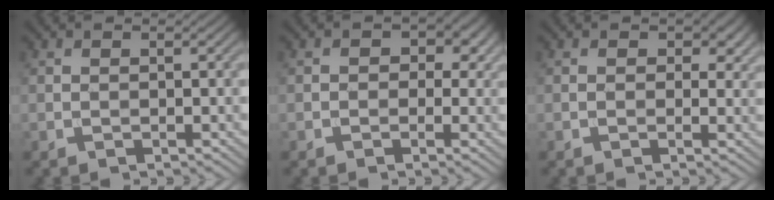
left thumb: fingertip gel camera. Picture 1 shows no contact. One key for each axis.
{"total": 3.9, "fx": 0.7, "fy": 3.3, "fz": 2.0, "tx": -0.015, "ty": 0.004, "tz": -0.008}
{"total": 2.6, "fx": 0.8, "fy": 1.8, "fz": 1.8, "tx": -0.029, "ty": -0.007, "tz": 0.011}